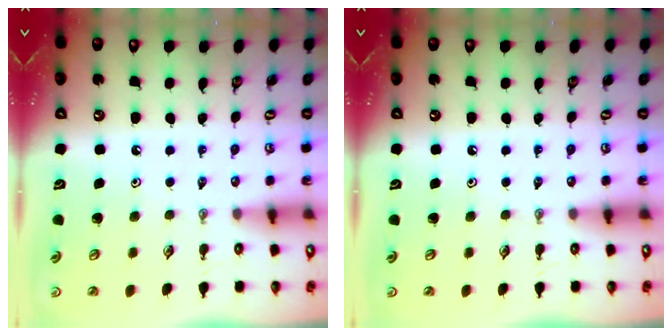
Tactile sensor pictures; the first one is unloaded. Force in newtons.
{"total": 0.0}